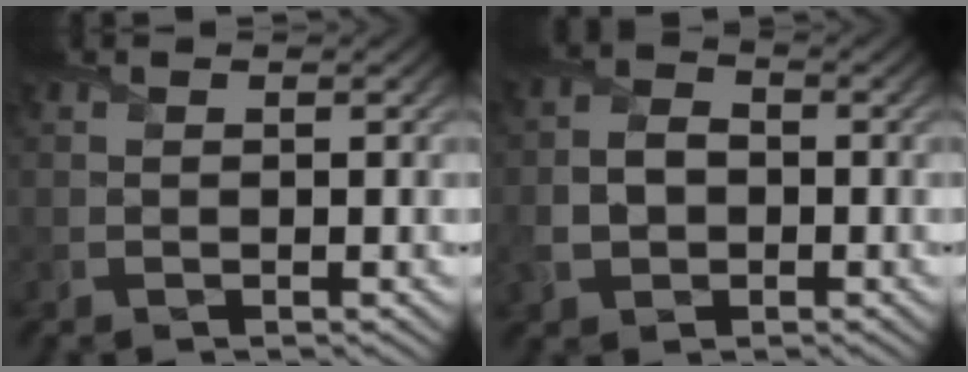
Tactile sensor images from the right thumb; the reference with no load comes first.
{"total": 4.8, "force": [-1.2, 3.6, 2.8], "torque": [-0.072, -0.009, -0.025]}